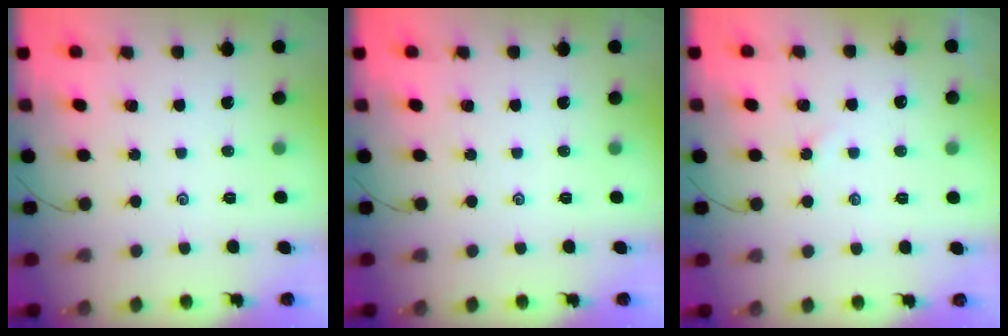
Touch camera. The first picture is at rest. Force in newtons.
{"total": 0.0}
{"total": 1.9, "press": 1.9, "slide": 0.3}